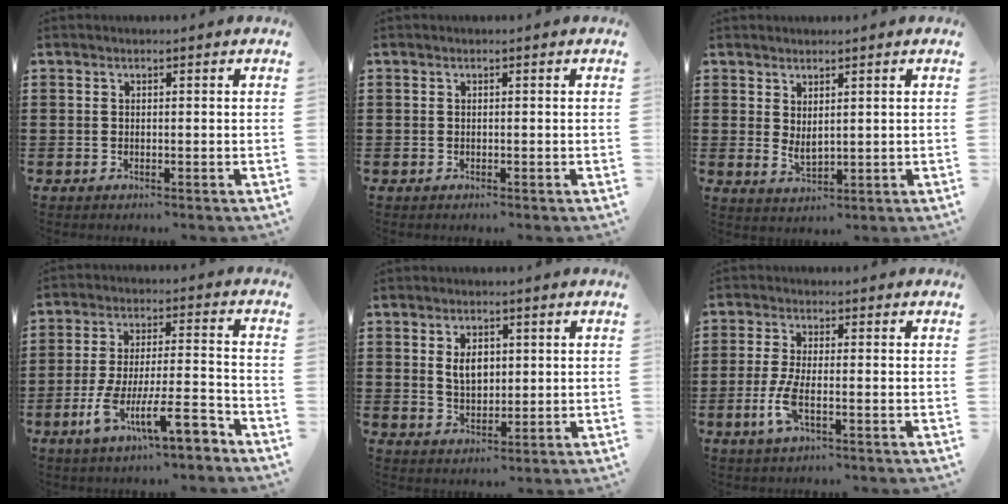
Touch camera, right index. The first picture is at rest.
{"total": 0.0}
{"total": 2.3, "force": [1.3, 1.0, 1.6], "torque": [-0.032, 0.002, 0.024]}
{"total": 12.7, "force": [-7.5, 2.8, 9.9], "torque": [-0.194, 0.003, -0.138]}
{"total": 4.1, "force": [1.0, 2.6, 3.0], "torque": [-0.058, 0.008, 0.015]}
{"total": 4.8, "force": [-1.7, 1.1, 4.3], "torque": [-0.107, -0.016, -0.038]}